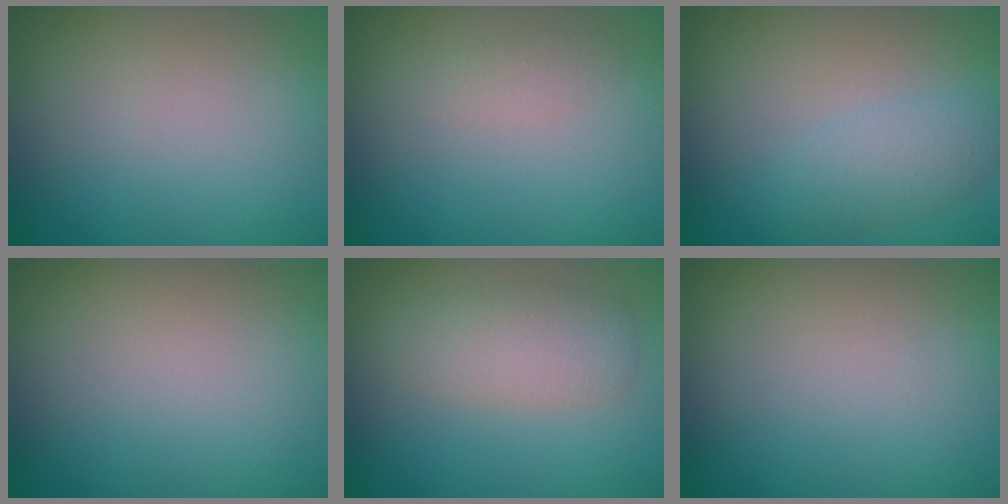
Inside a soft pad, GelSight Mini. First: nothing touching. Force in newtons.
{"total": 1.0, "press": 1.0, "slide": 0.0}
{"total": 2.4, "press": 2.4, "slide": 0.1}
{"total": 0.0}
{"total": 3.4, "press": 3.3, "slide": 0.4}
{"total": 0.0}